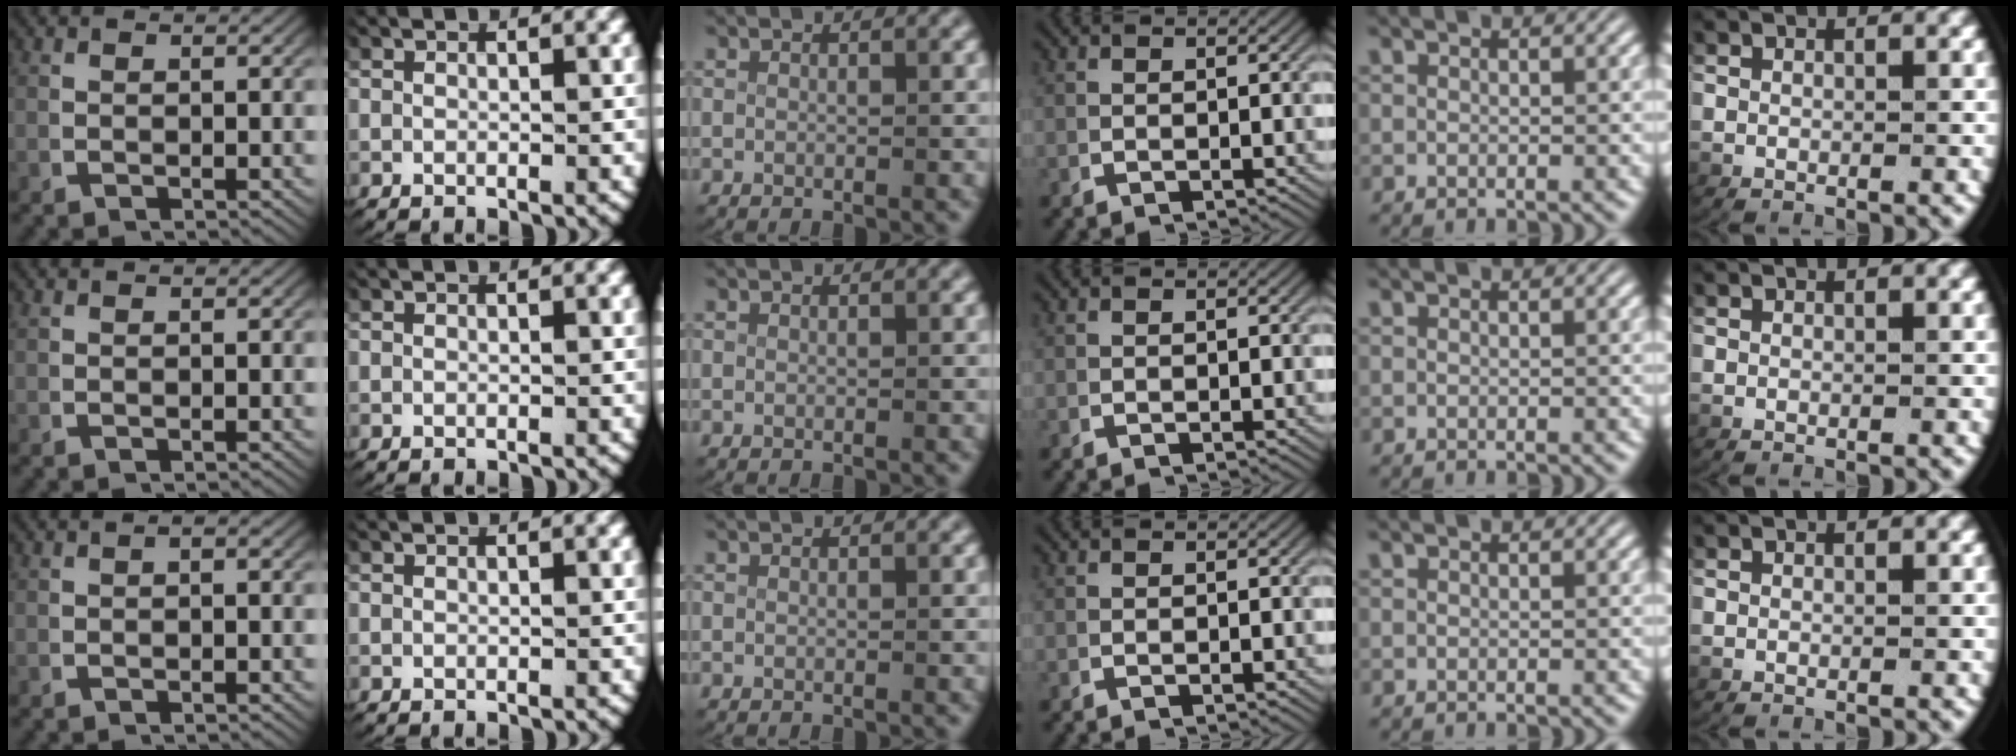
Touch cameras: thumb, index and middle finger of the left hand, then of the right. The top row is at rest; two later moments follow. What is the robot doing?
{"motion": "lift_and_place", "object": "paper"}